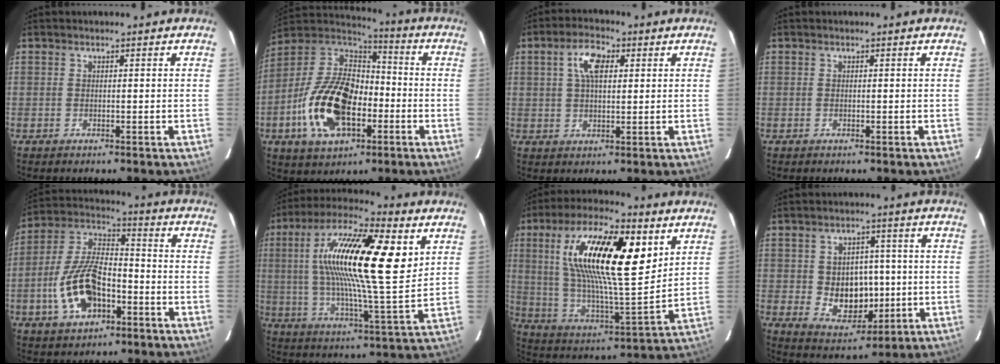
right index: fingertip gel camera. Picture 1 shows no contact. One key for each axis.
{"total": 20.8, "fx": -6.4, "fy": 12.4, "fz": 15.4, "tx": -0.327, "ty": 0.002, "tz": -0.109}
{"total": 6.2, "fx": 2.0, "fy": 3.1, "fz": 5.0, "tx": -0.091, "ty": 0.016, "tz": 0.038}
{"total": 0.0}
{"total": 14.3, "fx": -5.4, "fy": 7.2, "fz": 11.2, "tx": -0.236, "ty": 0.009, "tz": -0.095}
{"total": 24.0, "fx": 7.8, "fy": 5.9, "fz": 22.0, "tx": -0.385, "ty": 0.022, "tz": 0.120}
{"total": 25.0, "fx": 9.4, "fy": 7.8, "fz": 21.8, "tx": -0.389, "ty": 0.015, "tz": 0.163}
{"total": 9.8, "fx": -0.6, "fy": 7.8, "fz": 5.8, "tx": -0.115, "ty": 0.003, "tz": 0.014}